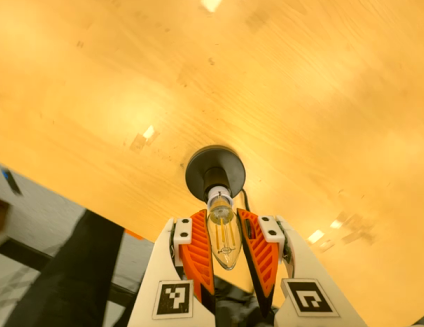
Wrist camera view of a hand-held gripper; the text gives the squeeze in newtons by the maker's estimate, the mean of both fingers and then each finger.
{"total": 9.8, "left": 8.8, "right": 10.7}